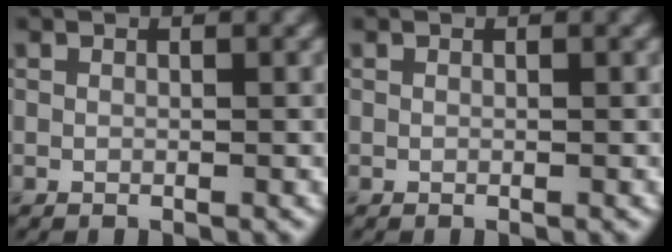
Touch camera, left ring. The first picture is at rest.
{"total": 0.0}